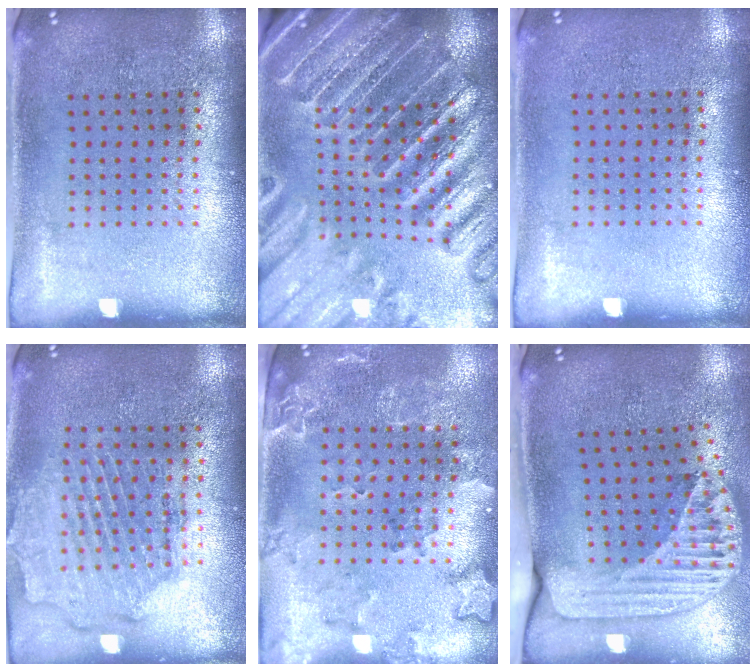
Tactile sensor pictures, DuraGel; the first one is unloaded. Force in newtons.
{"total": 3.9, "press": 3.7, "slide": 1.1}
{"total": 0.0}
{"total": 1.9, "press": 1.7, "slide": 0.7}
{"total": 1.9, "press": 1.7, "slide": 0.8}
{"total": 2.6, "press": 1.8, "slide": 1.9}